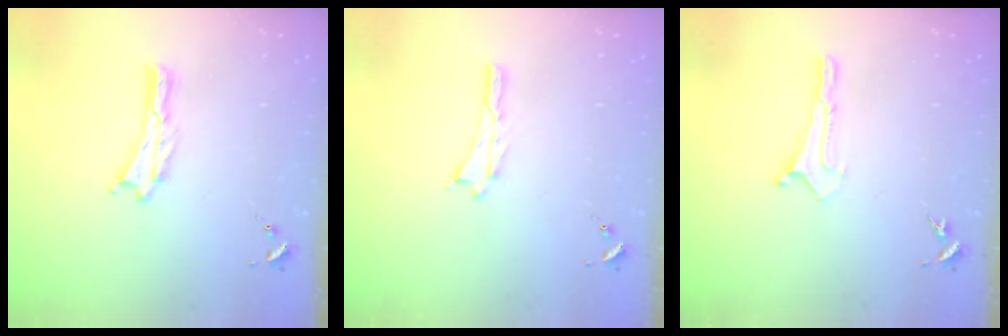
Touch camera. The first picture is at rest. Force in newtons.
{"total": 0.0}
{"total": 0.0}